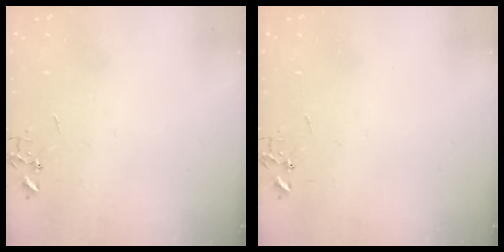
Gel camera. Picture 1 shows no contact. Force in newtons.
{"total": 0.0}